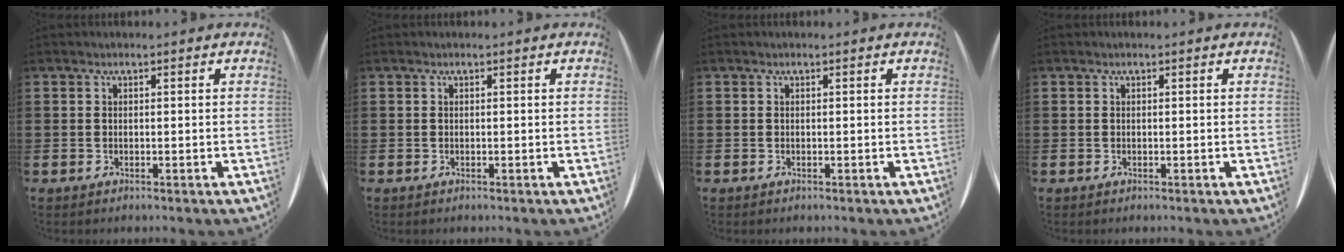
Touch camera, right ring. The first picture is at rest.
{"total": 0.0}
{"total": 0.0}
{"total": 0.0}